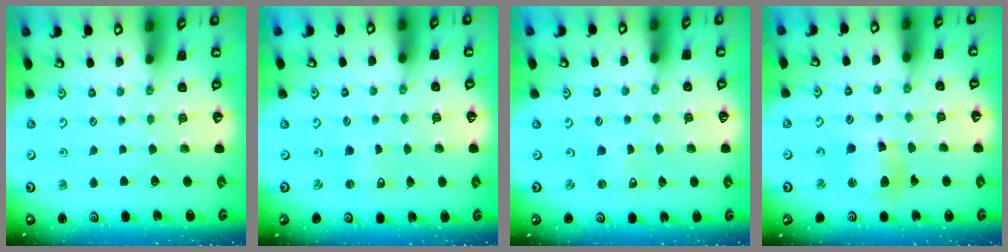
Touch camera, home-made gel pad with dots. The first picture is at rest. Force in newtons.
{"total": 0.0}
{"total": 0.0}
{"total": 10.8, "press": 10.8, "slide": 1.3}